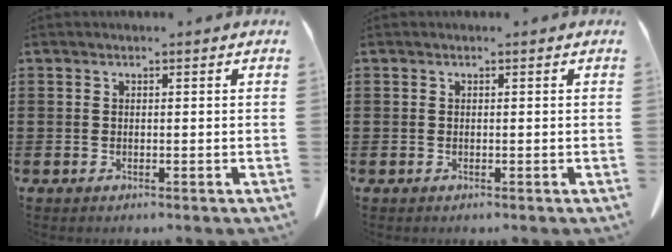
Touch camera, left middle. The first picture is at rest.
{"total": 0.0}